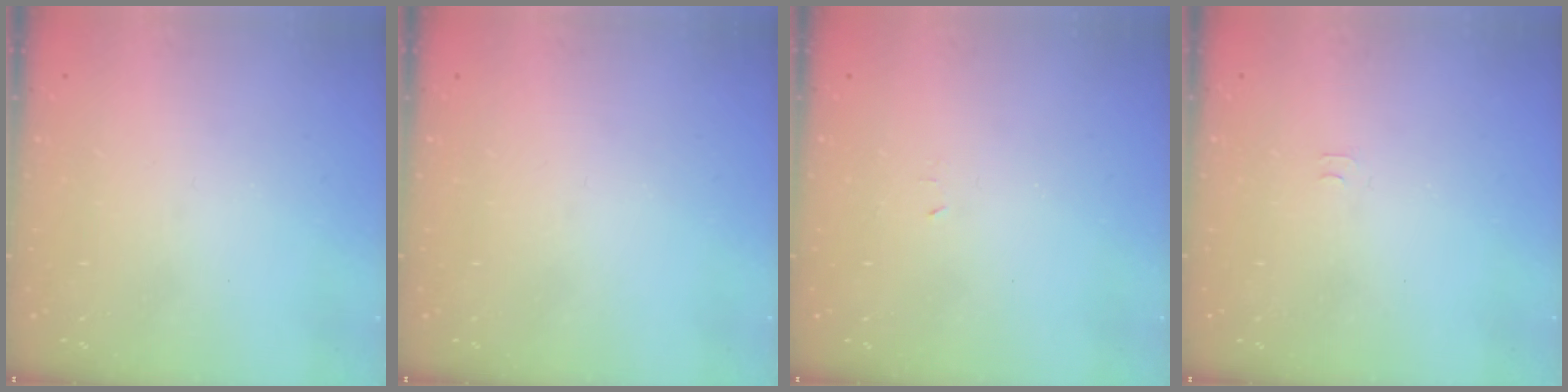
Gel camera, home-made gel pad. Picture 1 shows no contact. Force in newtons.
{"total": 0.0}
{"total": 2.9, "press": 2.9, "slide": 0.4}
{"total": 3.8, "press": 3.8, "slide": 0.5}